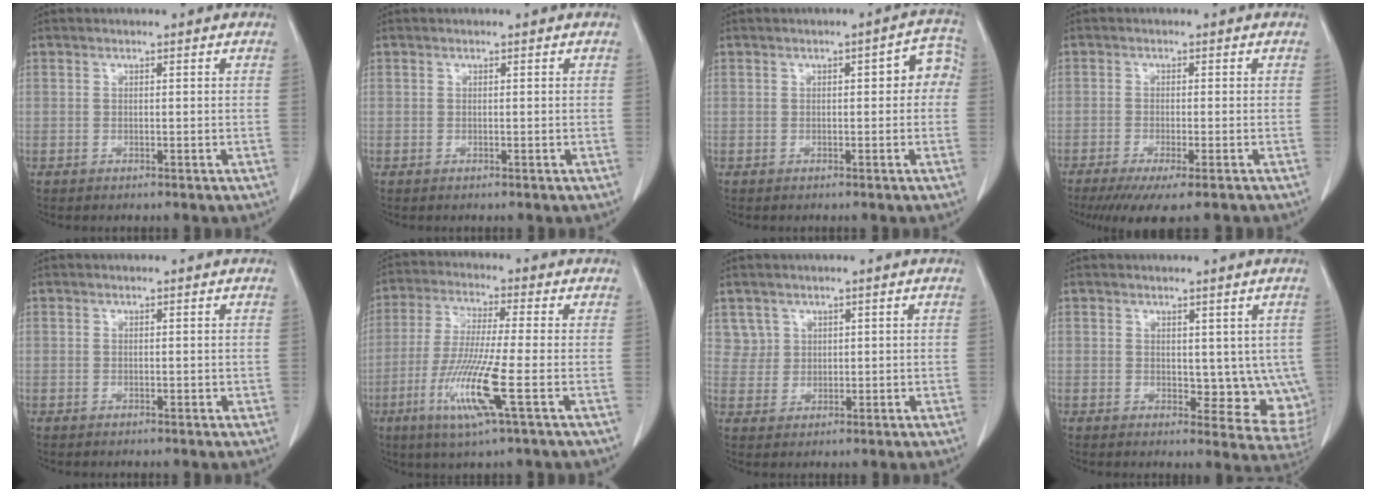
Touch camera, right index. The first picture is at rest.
{"total": 0.0}
{"total": 4.4, "force": [0.4, 1.8, 4.0], "torque": [-0.035, 0.027, -0.001]}
{"total": 8.8, "force": [-6.8, 0.8, 5.6], "torque": [-0.074, -0.018, -0.103]}
{"total": 0.7, "force": [0.1, 0.5, 0.4], "torque": [-0.001, 0.002, 0.001]}
{"total": 11.1, "force": [-3.9, -0.4, 10.4], "torque": [-0.215, -0.027, -0.081]}
{"total": 3.3, "force": [1.9, 2.7, -0.4], "torque": [0.023, 0.004, 0.032]}
{"total": 8.2, "force": [1.0, 4.8, 6.6], "torque": [-0.053, -0.009, 0.020]}